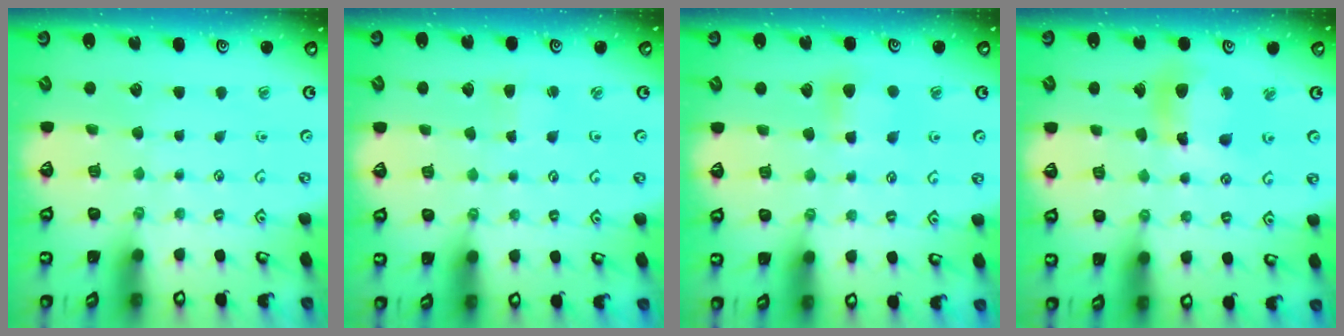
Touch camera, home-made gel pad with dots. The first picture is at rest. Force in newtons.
{"total": 2.6, "press": 2.6, "slide": 0.3}
{"total": 5.4, "press": 5.4, "slide": 0.8}
{"total": 11.1, "press": 11.0, "slide": 1.5}